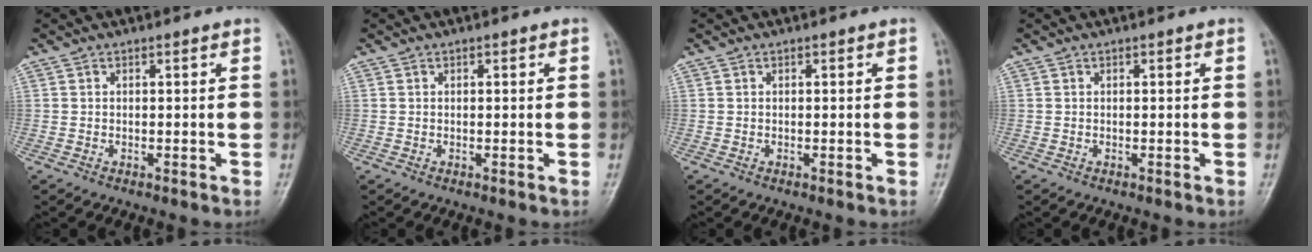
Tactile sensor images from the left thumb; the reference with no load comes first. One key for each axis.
{"total": 0.6, "fx": 0.2, "fy": 0.3, "fz": 0.5, "tx": -0.006, "ty": 0.001, "tz": 0.004}
{"total": 0.0}
{"total": 0.0}